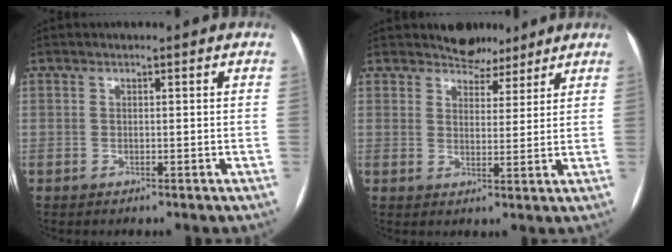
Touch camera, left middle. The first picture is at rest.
{"total": 4.6, "force": [4.1, 2.3, 0.2], "torque": [-0.001, 0.000, 0.059]}